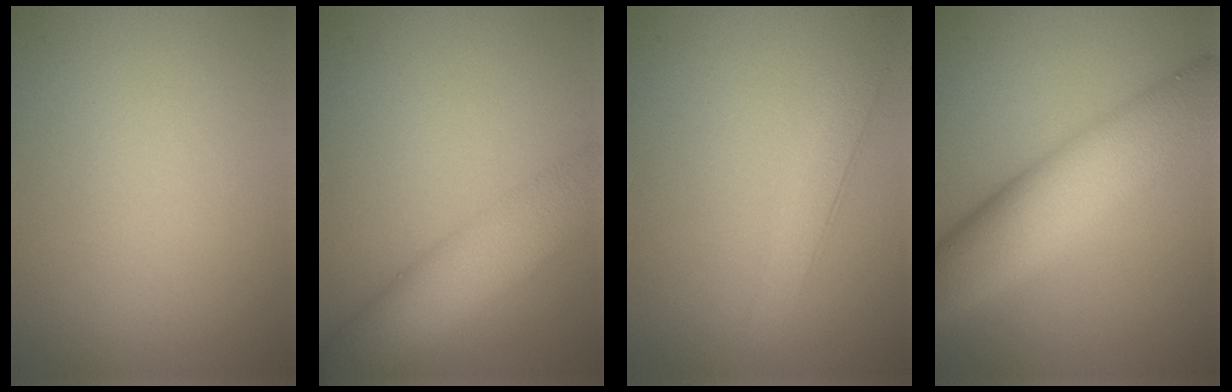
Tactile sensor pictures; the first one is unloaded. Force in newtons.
{"total": 7.6, "press": 7.6, "slide": 0.4}
{"total": 2.4, "press": 2.4, "slide": 0.1}
{"total": 9.5, "press": 9.5, "slide": 0.3}